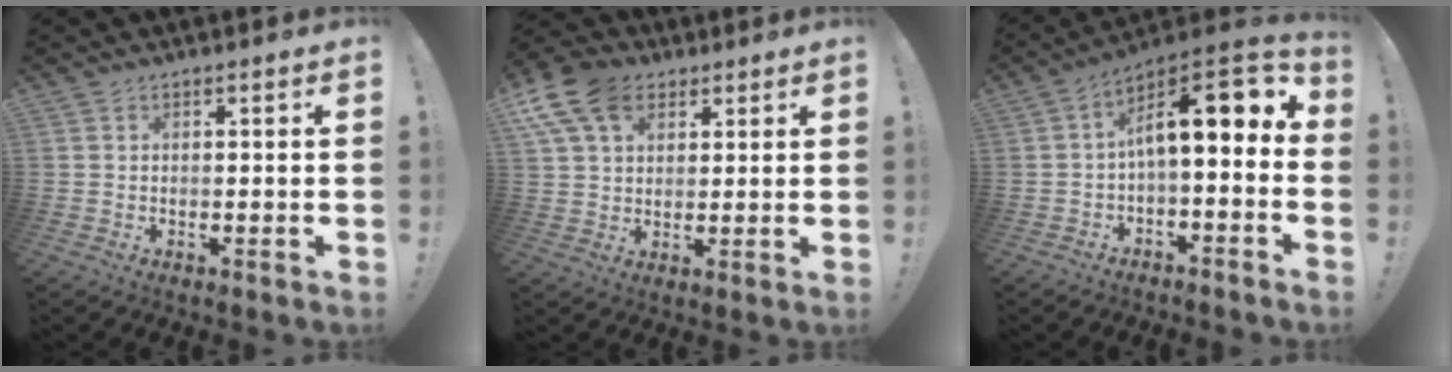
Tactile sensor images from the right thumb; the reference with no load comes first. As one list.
[{"total": 13.7, "force": [6.5, 9.2, 7.8], "torque": [-0.140, -0.024, 0.124]}, {"total": 13.3, "force": [2.8, 4.1, 12.3], "torque": [-0.202, -0.015, 0.045]}]